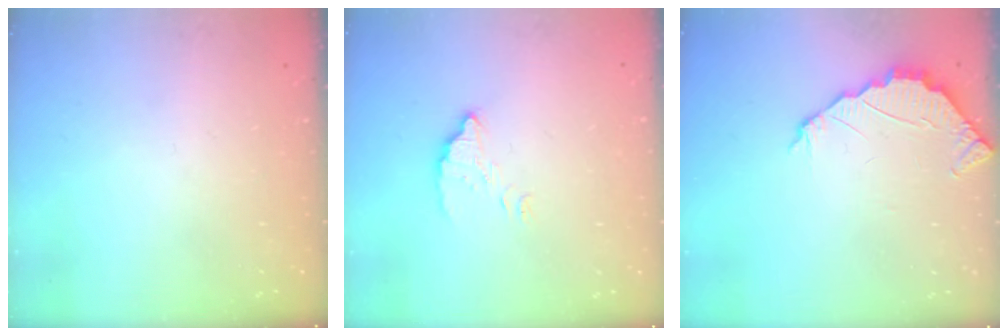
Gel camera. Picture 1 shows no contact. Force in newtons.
{"total": 3.8, "press": 3.8, "slide": 0.2}
{"total": 2.4, "press": 2.4, "slide": 0.2}